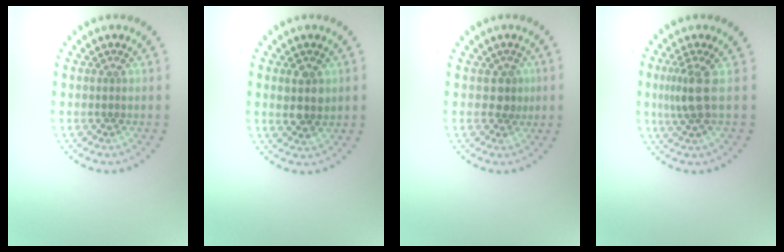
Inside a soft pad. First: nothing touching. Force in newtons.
{"total": 2.7, "press": 2.5, "slide": 0.8}
{"total": 1.5, "press": 1.3, "slide": 0.9}
{"total": 2.6, "press": 2.0, "slide": 1.6}